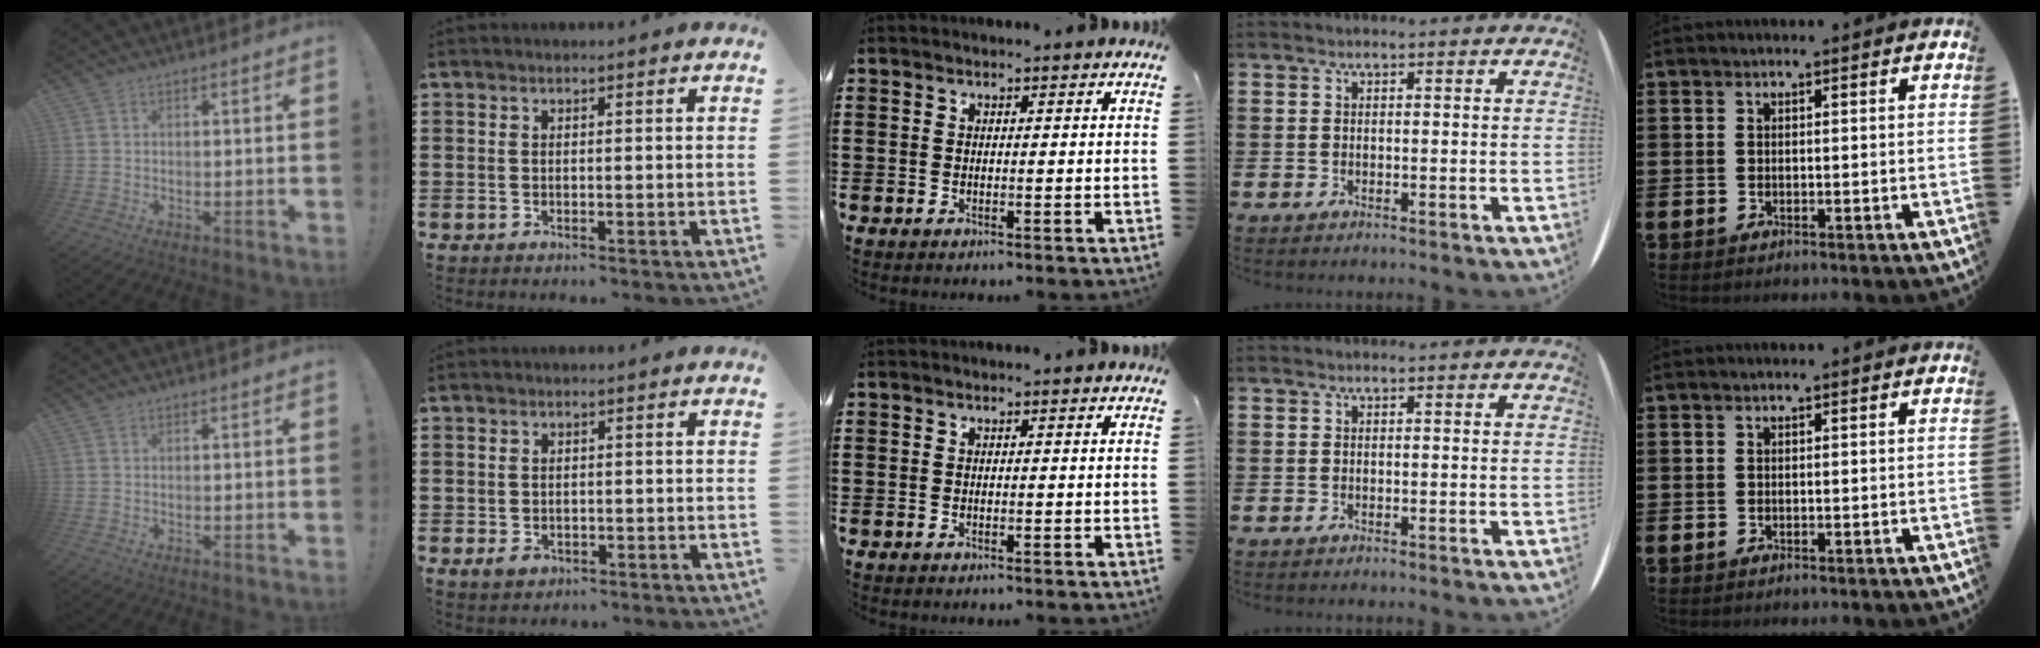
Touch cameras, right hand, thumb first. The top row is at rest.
{"index": {"total": 1.6, "force": [-0.5, 1.1, 1.1], "torque": [-0.024, 0.002, -0.011]}}